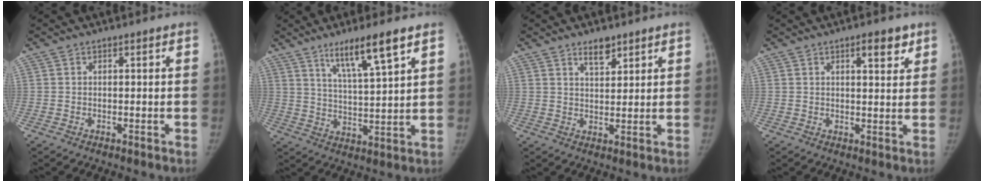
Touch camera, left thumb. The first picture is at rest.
{"total": 10.3, "force": [6.4, 1.0, 7.9], "torque": [-0.136, -0.036, 0.116]}
{"total": 4.0, "force": [2.9, 1.7, 2.1], "torque": [-0.020, -0.021, 0.049]}
{"total": 4.8, "force": [2.8, 1.7, 3.5], "torque": [-0.035, -0.015, 0.039]}